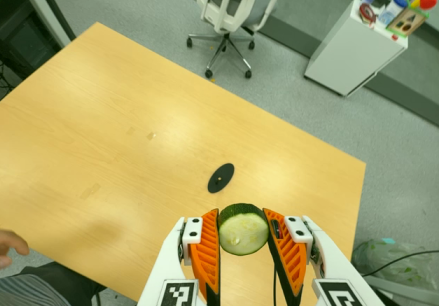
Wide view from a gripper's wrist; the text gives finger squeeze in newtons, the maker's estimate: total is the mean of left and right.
{"total": 11.4, "left": 11.1, "right": 11.7}